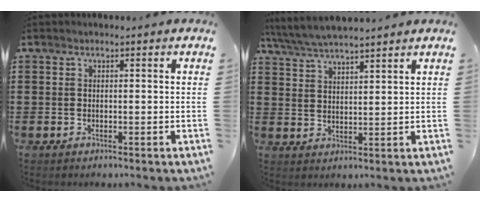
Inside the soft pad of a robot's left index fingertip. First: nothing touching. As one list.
[{"total": 4.6, "force": [4.3, 0.4, 1.5], "torque": [-0.044, -0.014, 0.077]}]